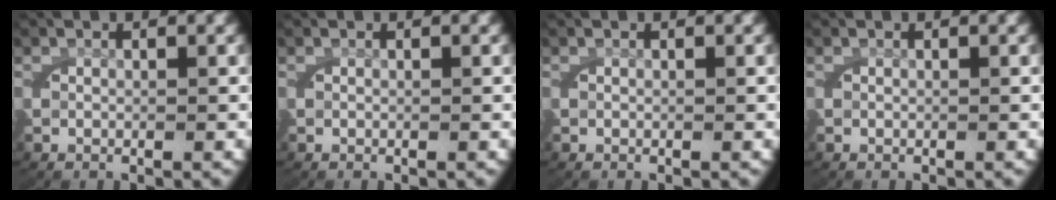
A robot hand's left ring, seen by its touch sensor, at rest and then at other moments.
{"total": 0.0}
{"total": 0.0}
{"total": 0.0}